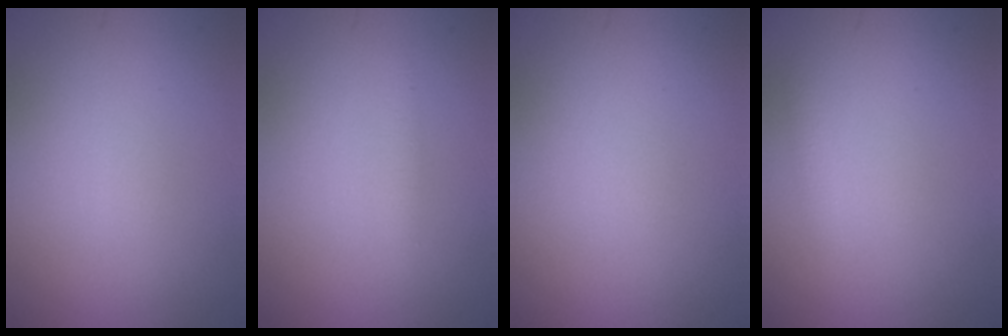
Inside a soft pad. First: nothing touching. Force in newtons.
{"total": 0.7, "press": 0.7, "slide": 0.1}
{"total": 0.0}
{"total": 0.7, "press": 0.7, "slide": 0.0}